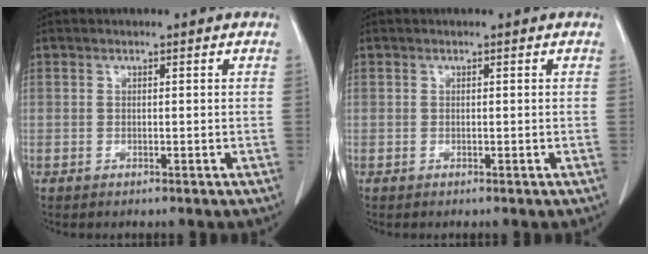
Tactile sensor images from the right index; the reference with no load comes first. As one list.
[{"total": 0.0}]